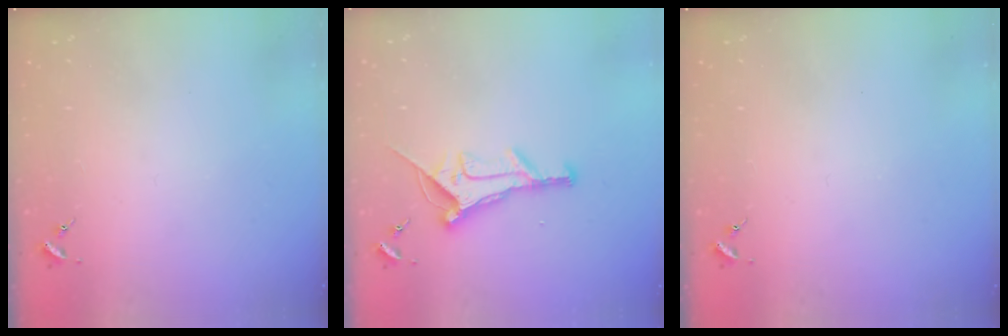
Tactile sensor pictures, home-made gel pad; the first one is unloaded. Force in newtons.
{"total": 11.7, "press": 11.7, "slide": 0.3}
{"total": 0.0}